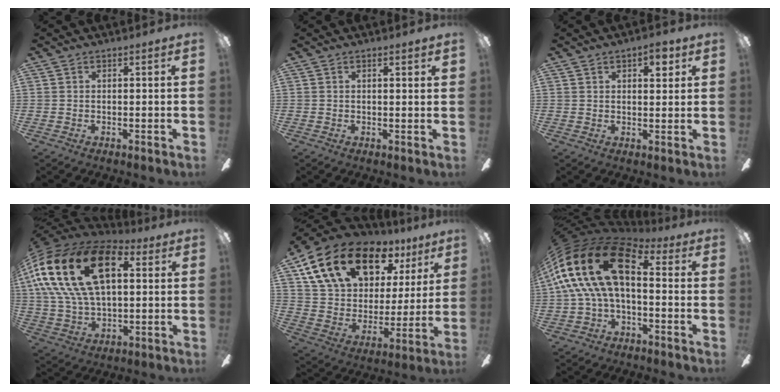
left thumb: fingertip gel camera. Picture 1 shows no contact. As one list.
[{"total": 1.4, "force": [0.8, 0.2, 1.2], "torque": [-0.018, -0.003, 0.012]}, {"total": 4.6, "force": [2.5, 2.1, 3.2], "torque": [-0.037, -0.005, 0.037]}, {"total": 25.4, "force": [8.3, 14.3, 19.3], "torque": [-0.394, -0.015, 0.135]}, {"total": 20.8, "force": [13.6, 11.2, 11.0], "torque": [-0.202, -0.070, 0.250]}, {"total": 21.3, "force": [4.0, 11.2, 17.6], "torque": [-0.342, 0.002, 0.075]}]